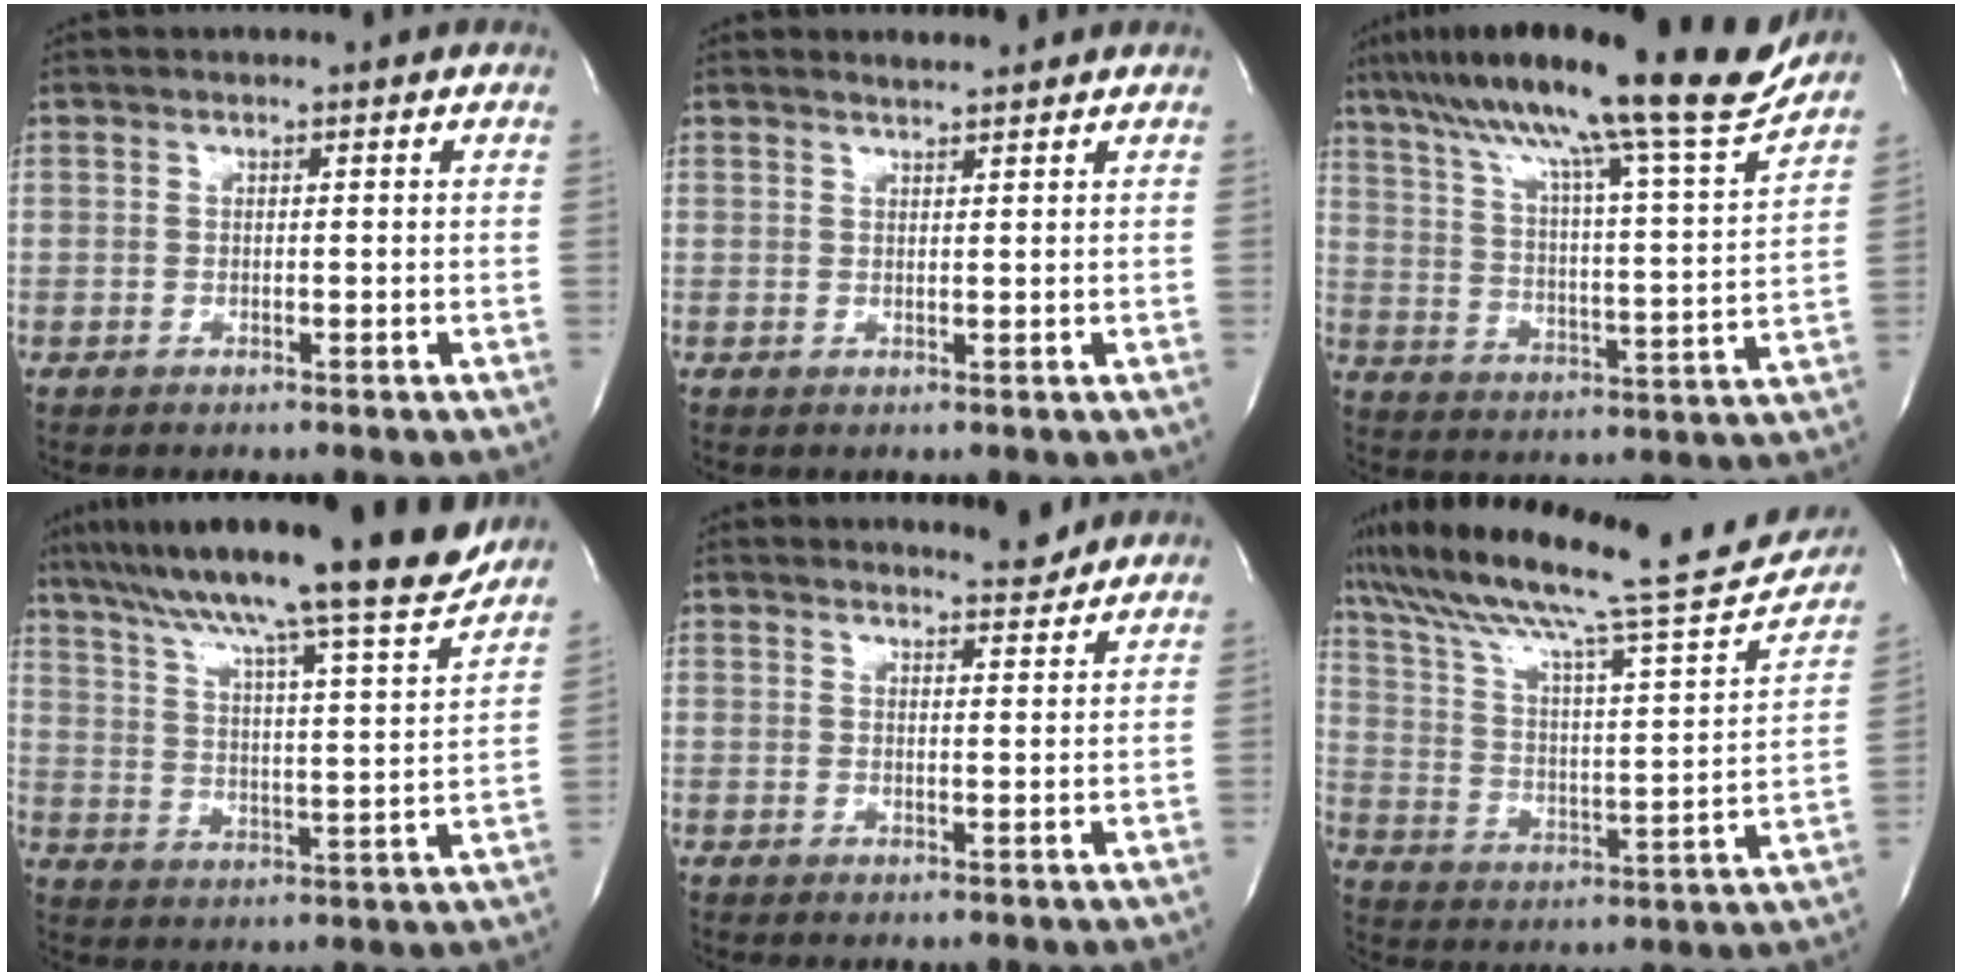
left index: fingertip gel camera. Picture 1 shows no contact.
{"total": 1.1, "force": [1.1, 0.0, 0.1], "torque": [-0.008, -0.003, 0.022]}
{"total": 23.2, "force": [18.8, -0.4, 13.6], "torque": [-0.226, -0.015, 0.276]}
{"total": 21.6, "force": [18.2, -0.6, 11.7], "torque": [-0.192, -0.018, 0.269]}
{"total": 2.7, "force": [2.7, 0.1, 0.2], "torque": [-0.010, -0.017, 0.036]}
{"total": 25.1, "force": [21.8, 2.0, 12.4], "torque": [-0.207, -0.024, 0.316]}